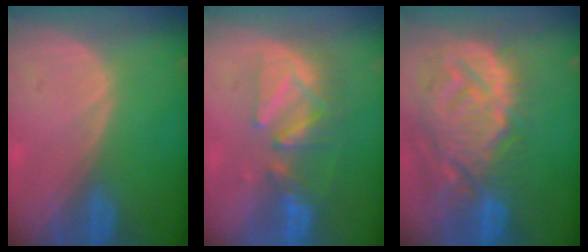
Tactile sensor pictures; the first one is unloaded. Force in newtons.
{"total": 8.3, "press": 7.9, "slide": 2.6}
{"total": 14.3, "press": 12.2, "slide": 7.5}